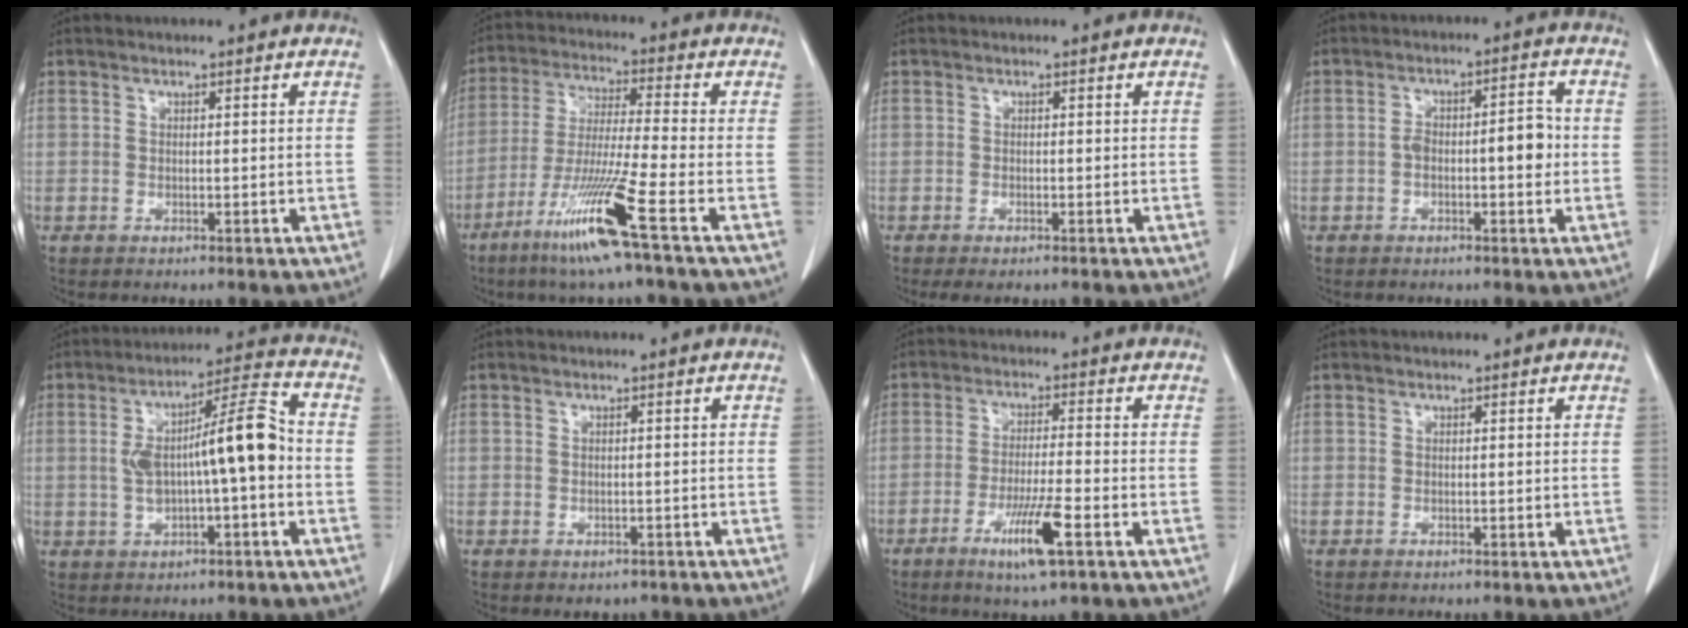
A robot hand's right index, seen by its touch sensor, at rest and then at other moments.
{"total": 12.6, "force": [-6.8, -1.8, 10.5], "torque": [-0.207, -0.038, -0.132]}
{"total": 1.8, "force": [-1.3, 0.5, 1.2], "torque": [-0.017, -0.005, -0.017]}
{"total": 6.0, "force": [-0.9, 2.0, 5.5], "torque": [-0.088, 0.023, -0.013]}
{"total": 11.5, "force": [-0.6, 1.8, 11.3], "torque": [-0.190, 0.028, -0.010]}
{"total": 2.1, "force": [-1.4, 1.5, 0.5], "torque": [-0.003, 0.003, -0.013]}
{"total": 8.0, "force": [-4.0, 0.1, 7.0], "torque": [-0.127, -0.016, -0.069]}
{"total": 0.0}